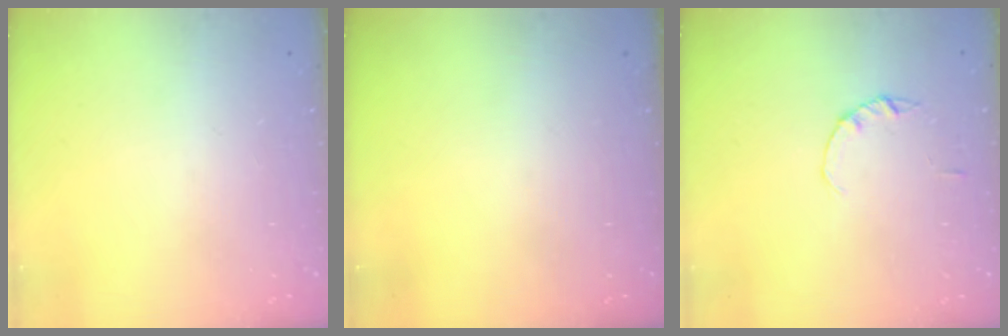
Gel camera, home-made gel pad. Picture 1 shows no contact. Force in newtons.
{"total": 0.0}
{"total": 1.4, "press": 1.3, "slide": 0.3}